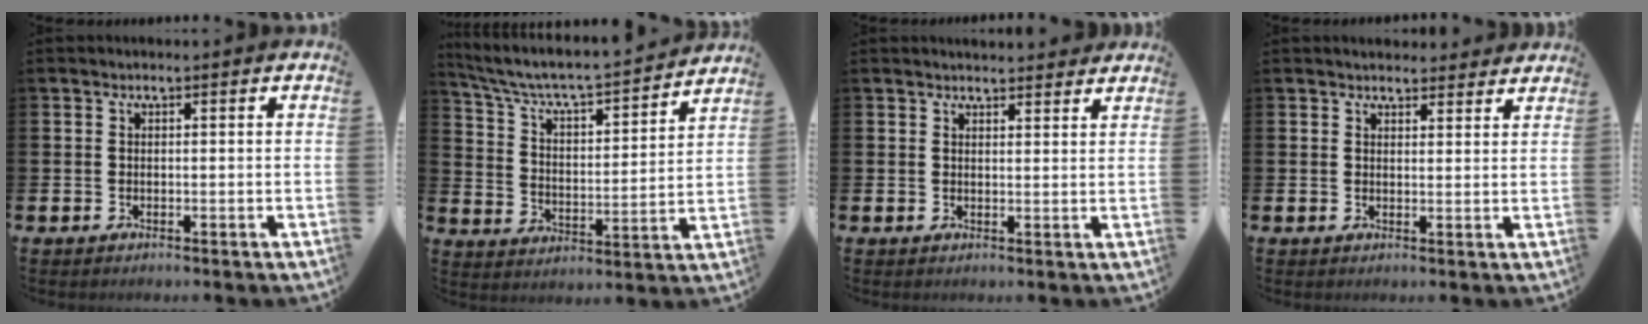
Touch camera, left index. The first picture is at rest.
{"total": 6.6, "force": [6.1, 1.0, 2.4], "torque": [-0.074, -0.051, 0.098]}
{"total": 2.5, "force": [2.5, 0.4, -0.1], "torque": [0.006, -0.016, 0.044]}
{"total": 2.8, "force": [2.7, 0.7, -0.1], "torque": [0.007, -0.014, 0.047]}